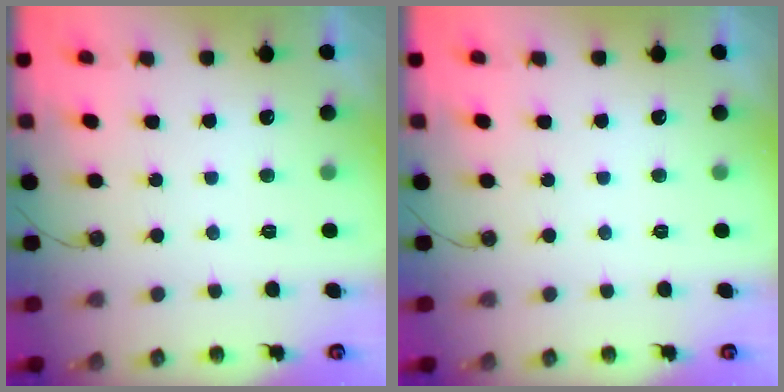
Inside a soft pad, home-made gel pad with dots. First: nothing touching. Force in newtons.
{"total": 0.0}